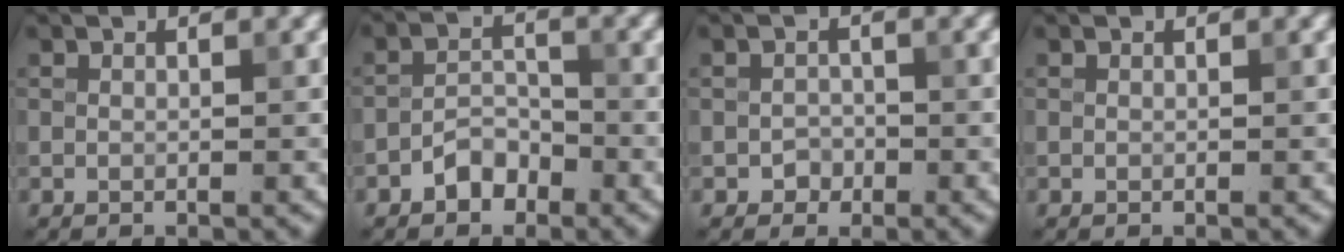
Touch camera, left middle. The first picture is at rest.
{"total": 2.5, "force": [-1.7, 1.4, 1.2], "torque": [-0.015, 0.010, -0.033]}
{"total": 1.2, "force": [-0.6, 1.0, 0.3], "torque": [0.001, 0.001, -0.011]}
{"total": 0.0}